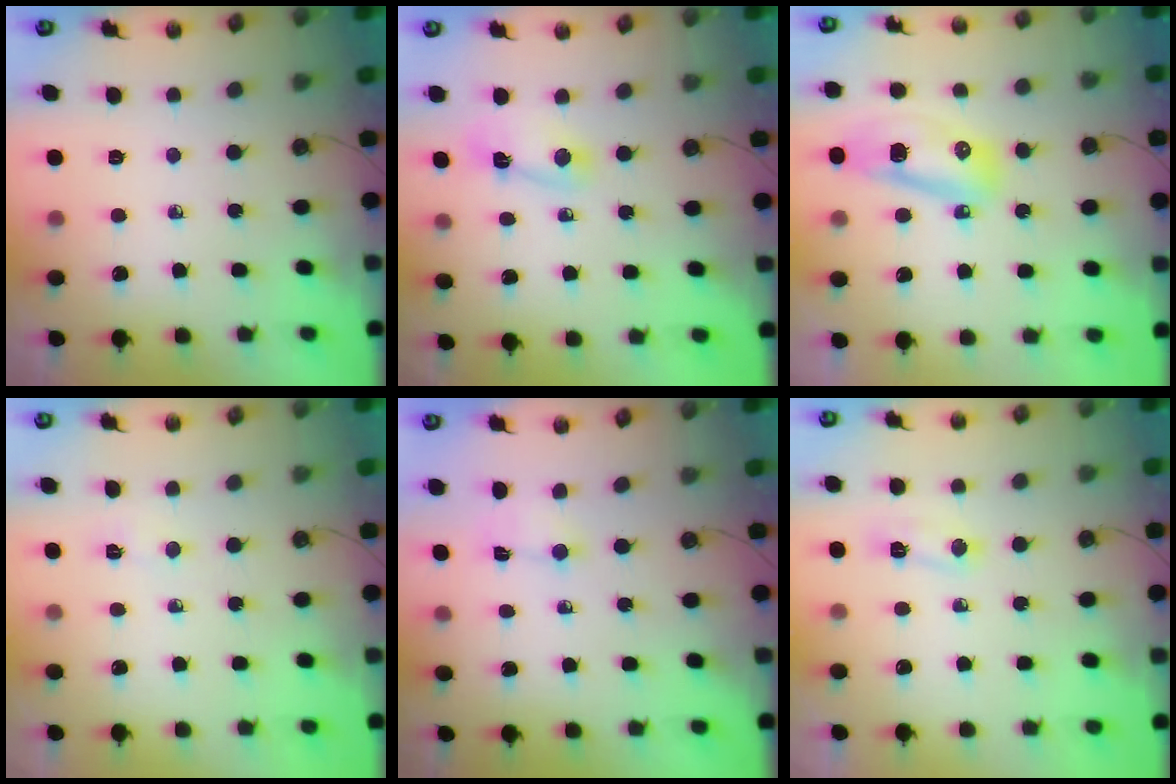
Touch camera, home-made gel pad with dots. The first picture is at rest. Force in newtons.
{"total": 3.9, "press": 3.8, "slide": 0.6}
{"total": 18.6, "press": 14.7, "slide": 11.4}
{"total": 1.8, "press": 1.6, "slide": 0.6}
{"total": 1.5, "press": 1.3, "slide": 0.7}
{"total": 14.9, "press": 6.6, "slide": 13.4}